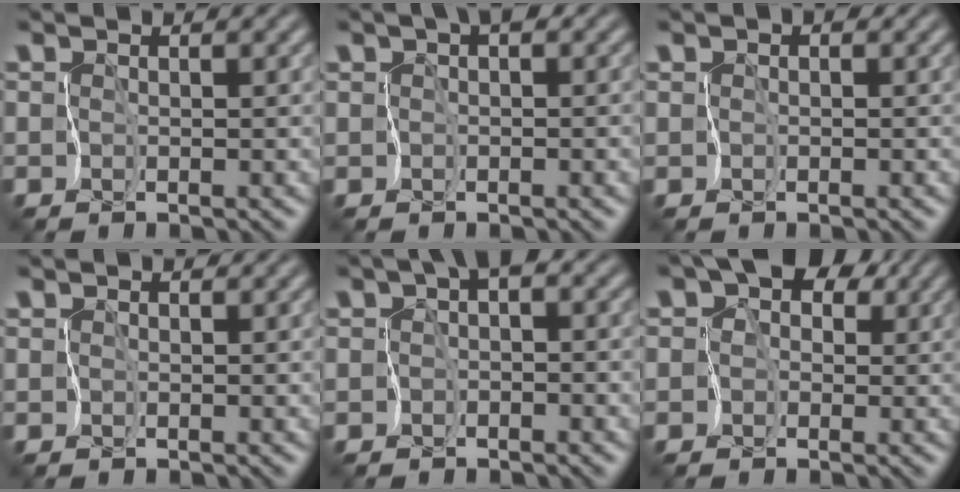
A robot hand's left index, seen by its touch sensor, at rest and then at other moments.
{"total": 2.2, "force": [0.3, 1.4, 1.7], "torque": [-0.016, 0.010, 0.002]}
{"total": 1.1, "force": [0.1, 1.0, 0.5], "torque": [0.007, 0.013, -0.010]}
{"total": 0.7, "force": [0.4, 0.5, 0.3], "torque": [0.005, 0.010, 0.000]}
{"total": 2.5, "force": [-0.1, 1.5, 2.0], "torque": [-0.028, 0.009, -0.009]}
{"total": 7.5, "force": [2.7, 5.7, 4.1], "torque": [-0.035, 0.040, -0.005]}